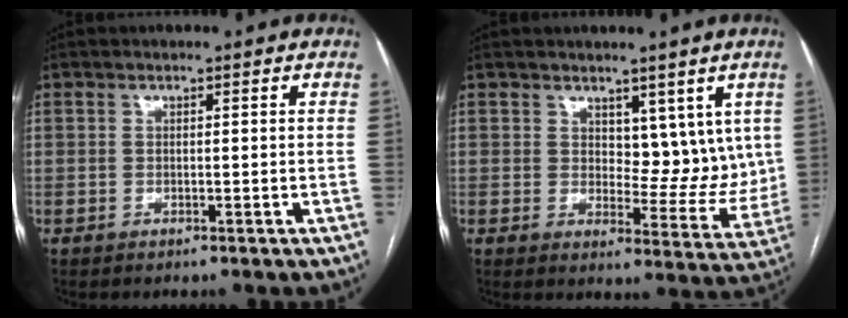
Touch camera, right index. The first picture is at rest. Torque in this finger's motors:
{"motor_torque": [0.09, 0.23, -0.02, 0.00]}